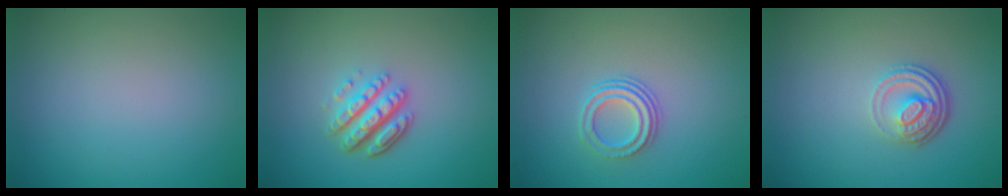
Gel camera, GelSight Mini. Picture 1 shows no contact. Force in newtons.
{"total": 4.6, "press": 3.4, "slide": 3.2}
{"total": 3.0, "press": 2.2, "slide": 2.0}
{"total": 3.6, "press": 2.6, "slide": 2.5}